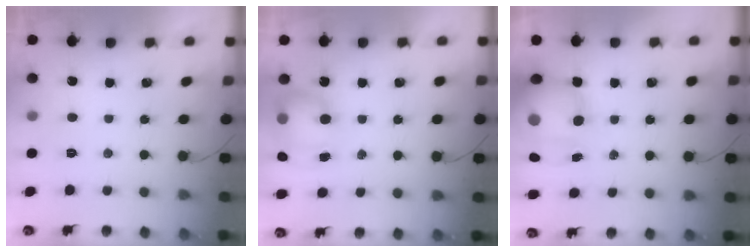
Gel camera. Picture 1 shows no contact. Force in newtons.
{"total": 7.6, "press": 7.6, "slide": 0.7}
{"total": 11.4, "press": 11.0, "slide": 2.8}